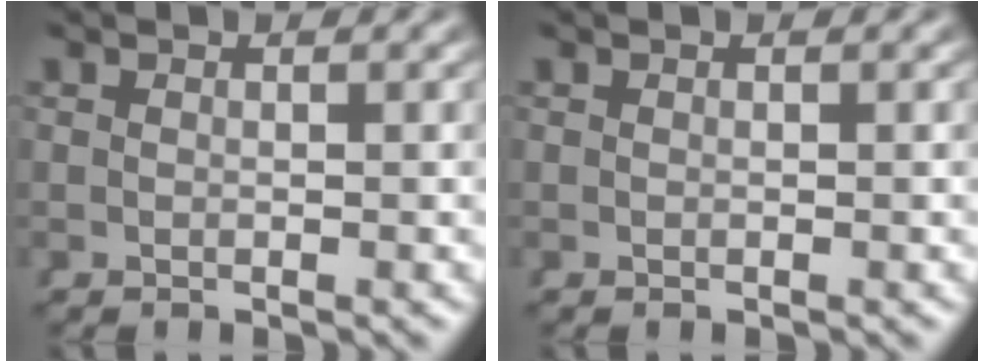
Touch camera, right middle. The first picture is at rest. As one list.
[{"total": 0.0}]